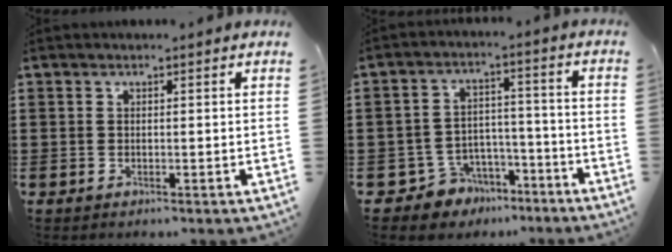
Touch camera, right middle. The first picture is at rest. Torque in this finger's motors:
{"motor_torque": [0.03, 0.02, 0.00, -0.02]}